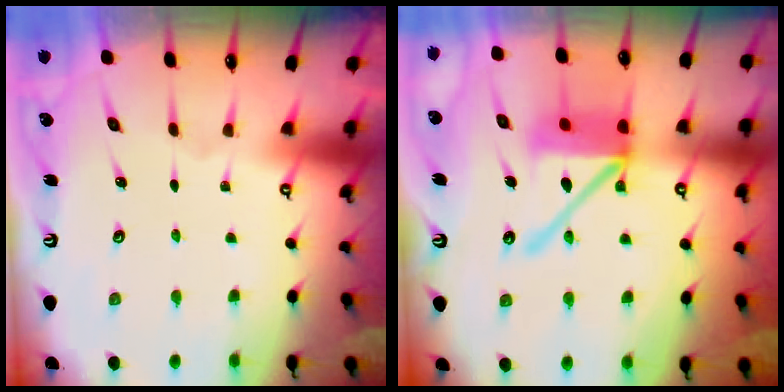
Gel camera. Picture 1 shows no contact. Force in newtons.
{"total": 15.5, "press": 15.4, "slide": 2.0}